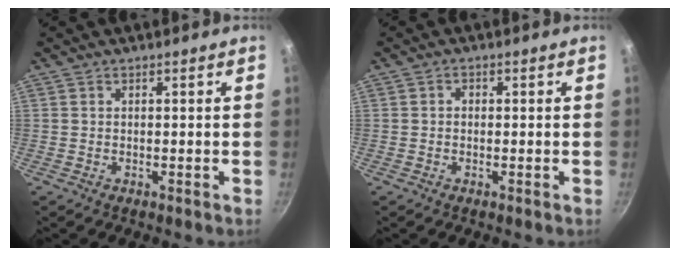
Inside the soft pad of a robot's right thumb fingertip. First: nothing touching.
{"total": 1.1, "force": [-0.1, 1.0, 0.6], "torque": [-0.010, 0.005, -0.003]}